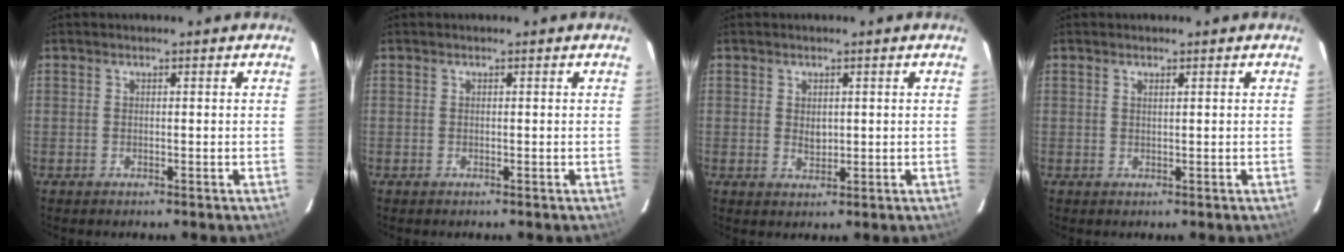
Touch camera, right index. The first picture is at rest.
{"total": 0.0}
{"total": 2.2, "force": [0.3, 1.6, 1.4], "torque": [-0.020, -0.002, 0.008]}
{"total": 0.7, "force": [0.5, 0.1, 0.5], "torque": [-0.008, 0.002, 0.009]}